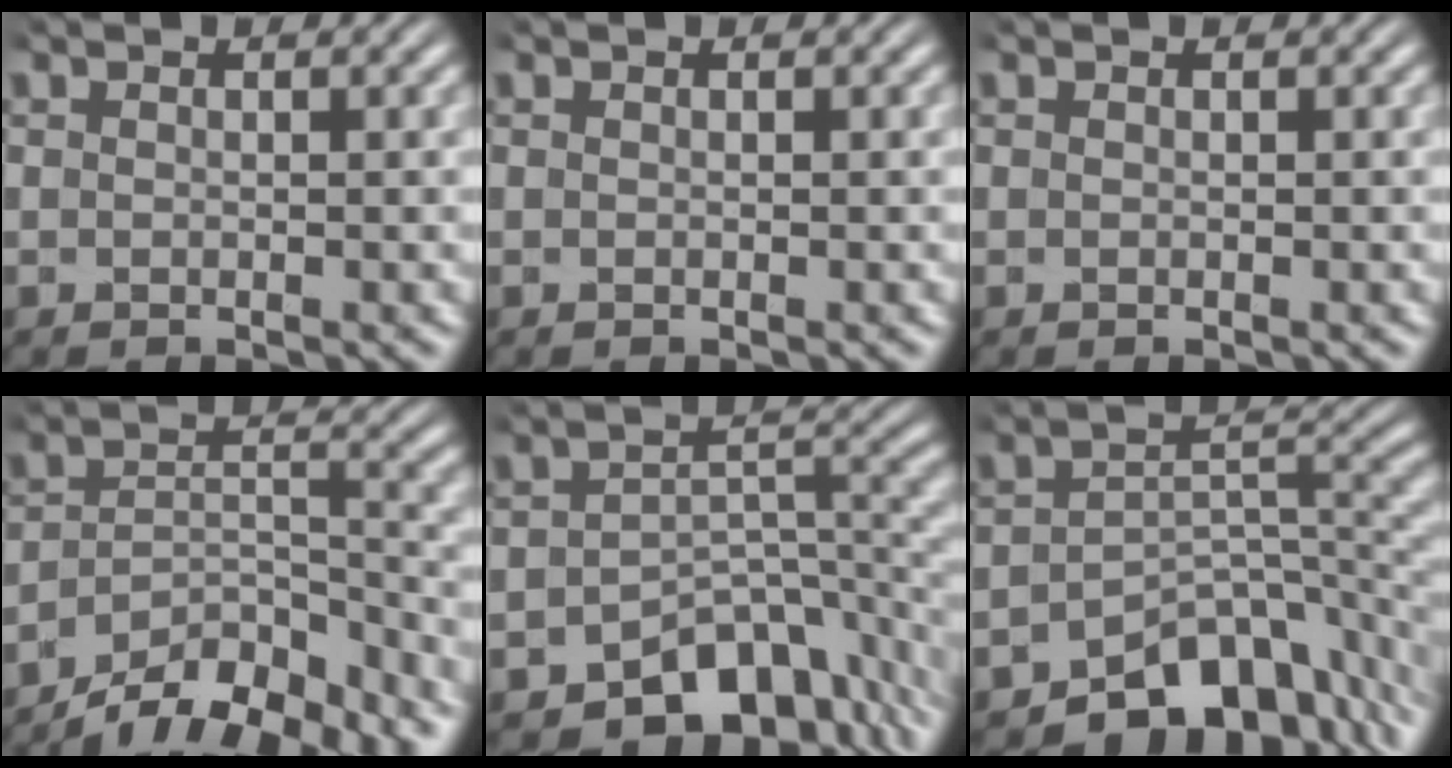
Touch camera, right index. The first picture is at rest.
{"total": 0.0}
{"total": 0.0}
{"total": 8.5, "force": [-6.1, 4.0, 4.3], "torque": [-0.049, -0.012, -0.095]}
{"total": 10.8, "force": [-7.5, 5.5, 5.5], "torque": [-0.052, -0.011, -0.116]}
{"total": 10.7, "force": [-6.9, 5.2, 6.4], "torque": [-0.071, -0.017, -0.105]}